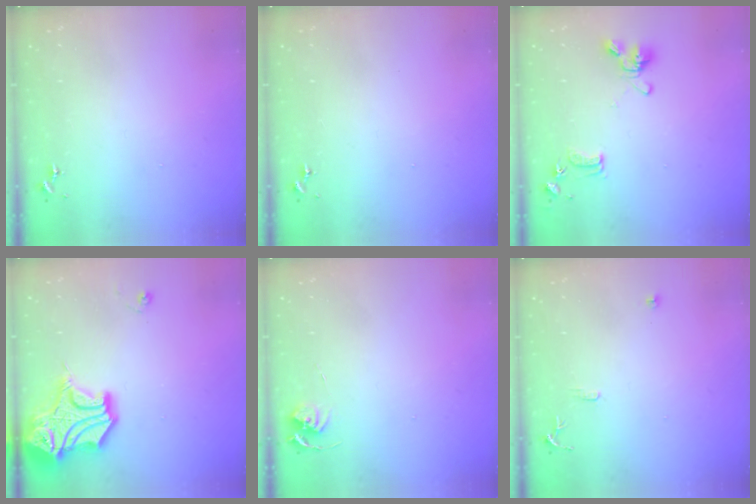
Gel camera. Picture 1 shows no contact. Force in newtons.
{"total": 0.0}
{"total": 13.7, "press": 13.6, "slide": 2.1}
{"total": 17.1, "press": 16.9, "slide": 2.2}
{"total": 5.3, "press": 5.2, "slide": 0.6}
{"total": 7.1, "press": 7.1, "slide": 0.7}